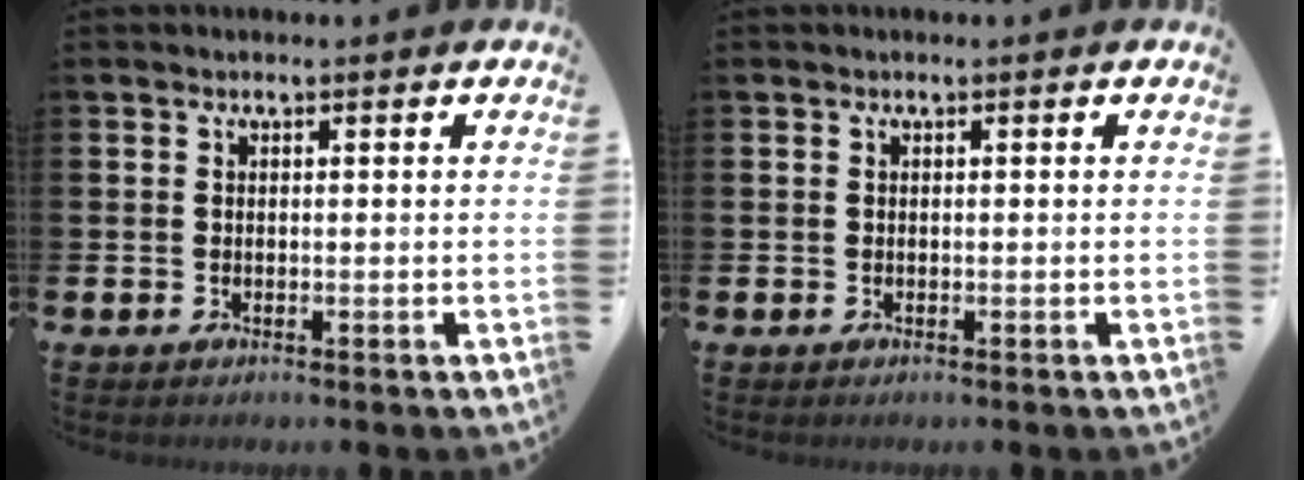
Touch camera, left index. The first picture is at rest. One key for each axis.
{"total": 0.0}